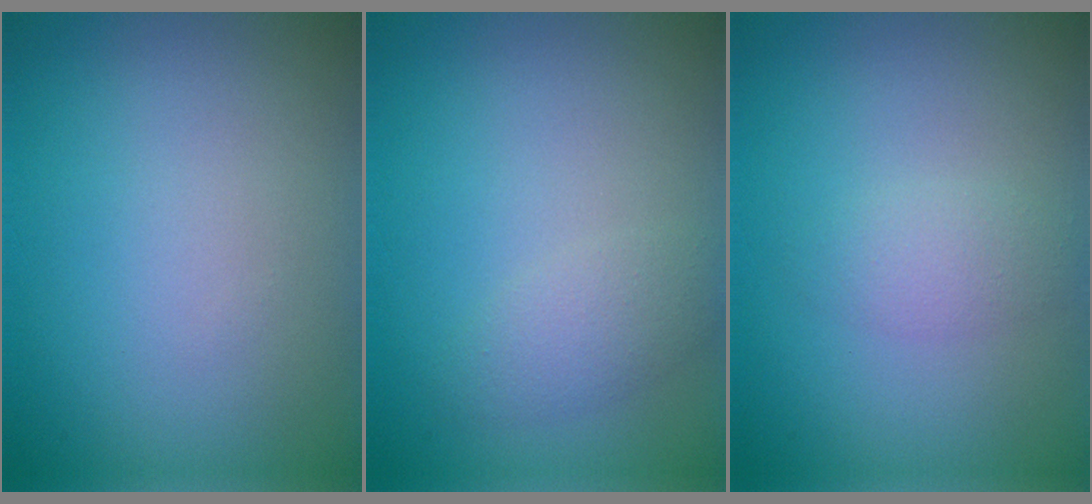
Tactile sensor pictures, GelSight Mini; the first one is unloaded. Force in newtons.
{"total": 2.0, "press": 2.0, "slide": 0.0}
{"total": 1.7, "press": 1.7, "slide": 0.0}